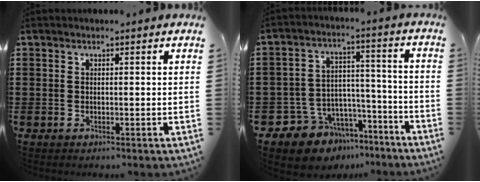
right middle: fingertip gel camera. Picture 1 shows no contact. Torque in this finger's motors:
{"motor_torque": [1.28, -0.86, 0.12, 0.08]}